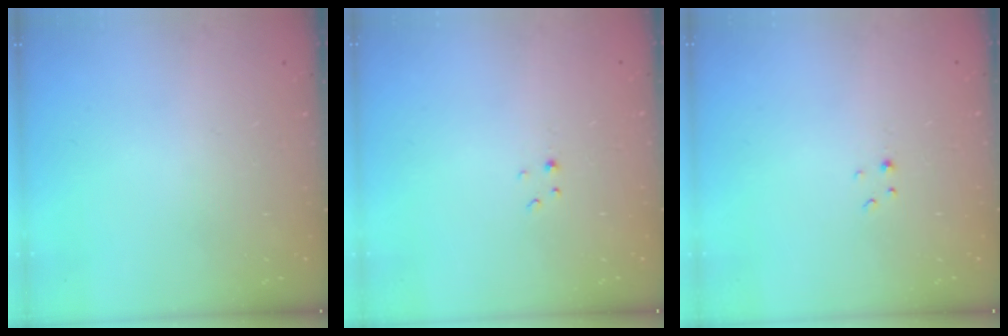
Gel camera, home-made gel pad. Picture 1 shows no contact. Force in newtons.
{"total": 1.1, "press": 1.1, "slide": 0.2}
{"total": 1.1, "press": 1.1, "slide": 0.2}